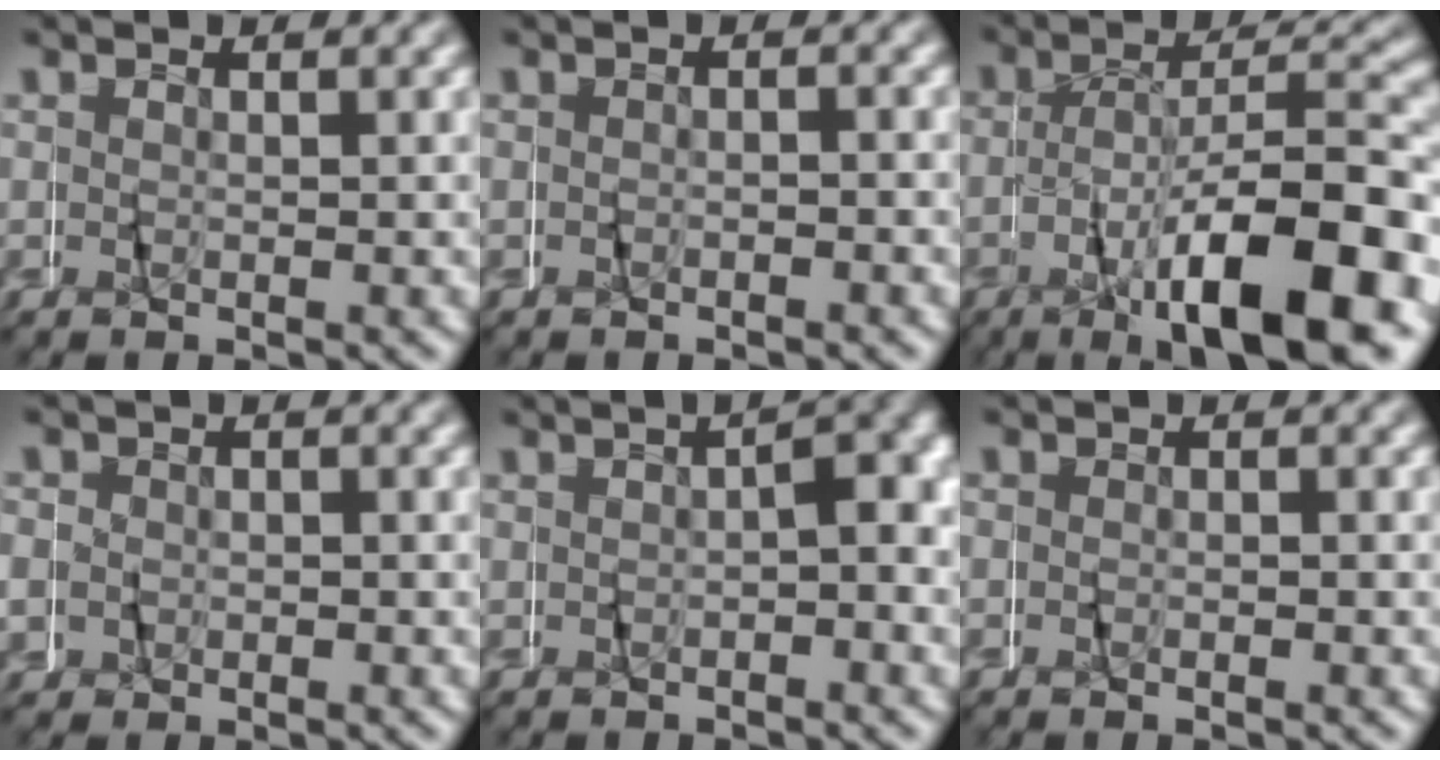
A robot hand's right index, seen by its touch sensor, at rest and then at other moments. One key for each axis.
{"total": 1.0, "fx": -0.9, "fy": 0.1, "fz": 0.4, "tx": -0.011, "ty": 0.004, "tz": -0.017}
{"total": 11.6, "fx": -5.3, "fy": 4.2, "fz": 9.4, "tx": -0.141, "ty": -0.003, "tz": -0.078}
{"total": 3.7, "fx": -0.2, "fy": 3.6, "fz": 1.0, "tx": -0.030, "ty": -0.002, "tz": -0.005}
{"total": 3.1, "fx": -0.8, "fy": 1.0, "fz": 2.9, "tx": -0.025, "ty": 0.006, "tz": -0.012}
{"total": 0.9, "fx": -0.7, "fy": 0.5, "fz": 0.2, "tx": -0.005, "ty": -0.002, "tz": -0.013}